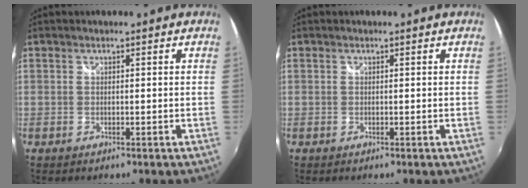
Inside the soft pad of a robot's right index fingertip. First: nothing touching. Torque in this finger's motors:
{"motor_torque": [0.00, 0.00, -0.06, 0.01]}